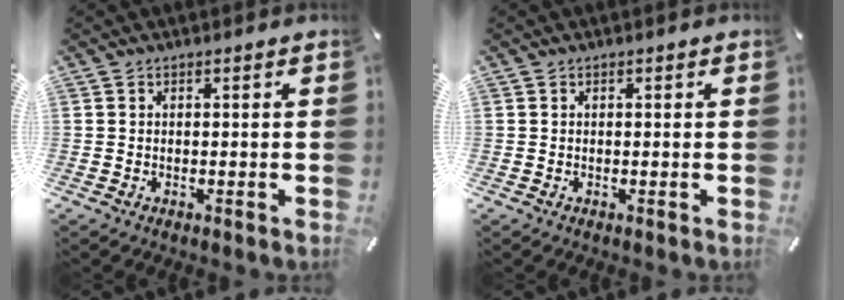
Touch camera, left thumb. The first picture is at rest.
{"total": 0.0}